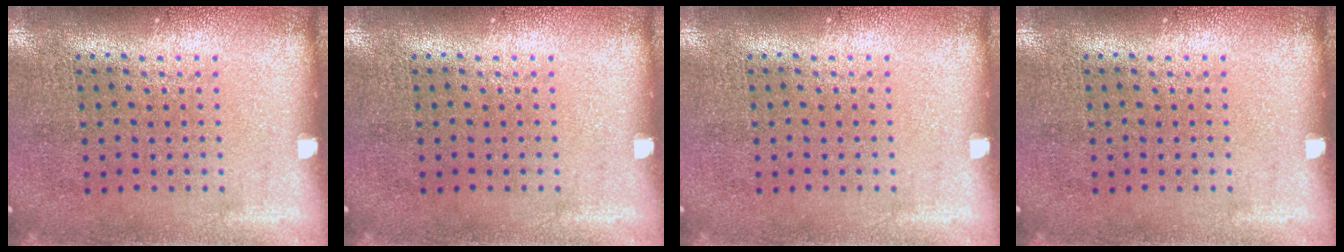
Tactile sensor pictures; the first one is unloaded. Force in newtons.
{"total": 0.0}
{"total": 0.0}
{"total": 0.0}